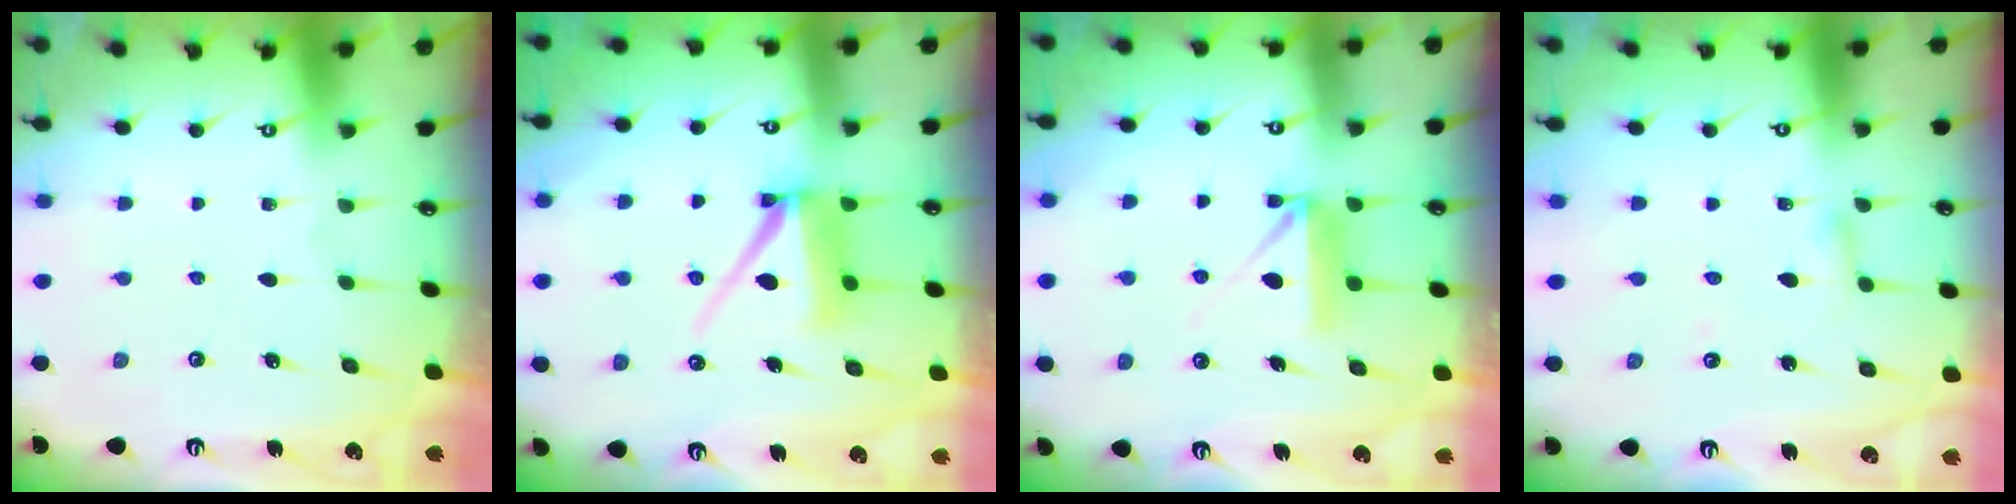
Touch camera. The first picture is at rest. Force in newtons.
{"total": 8.8, "press": 8.7, "slide": 1.0}
{"total": 9.6, "press": 9.6, "slide": 0.3}
{"total": 2.6, "press": 2.6, "slide": 0.2}